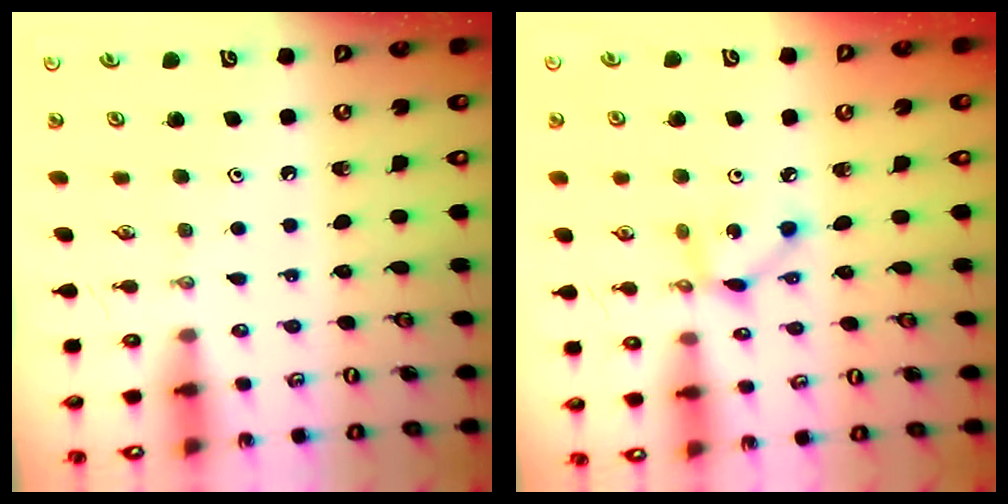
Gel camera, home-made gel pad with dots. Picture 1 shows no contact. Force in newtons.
{"total": 5.4, "press": 5.4, "slide": 0.3}